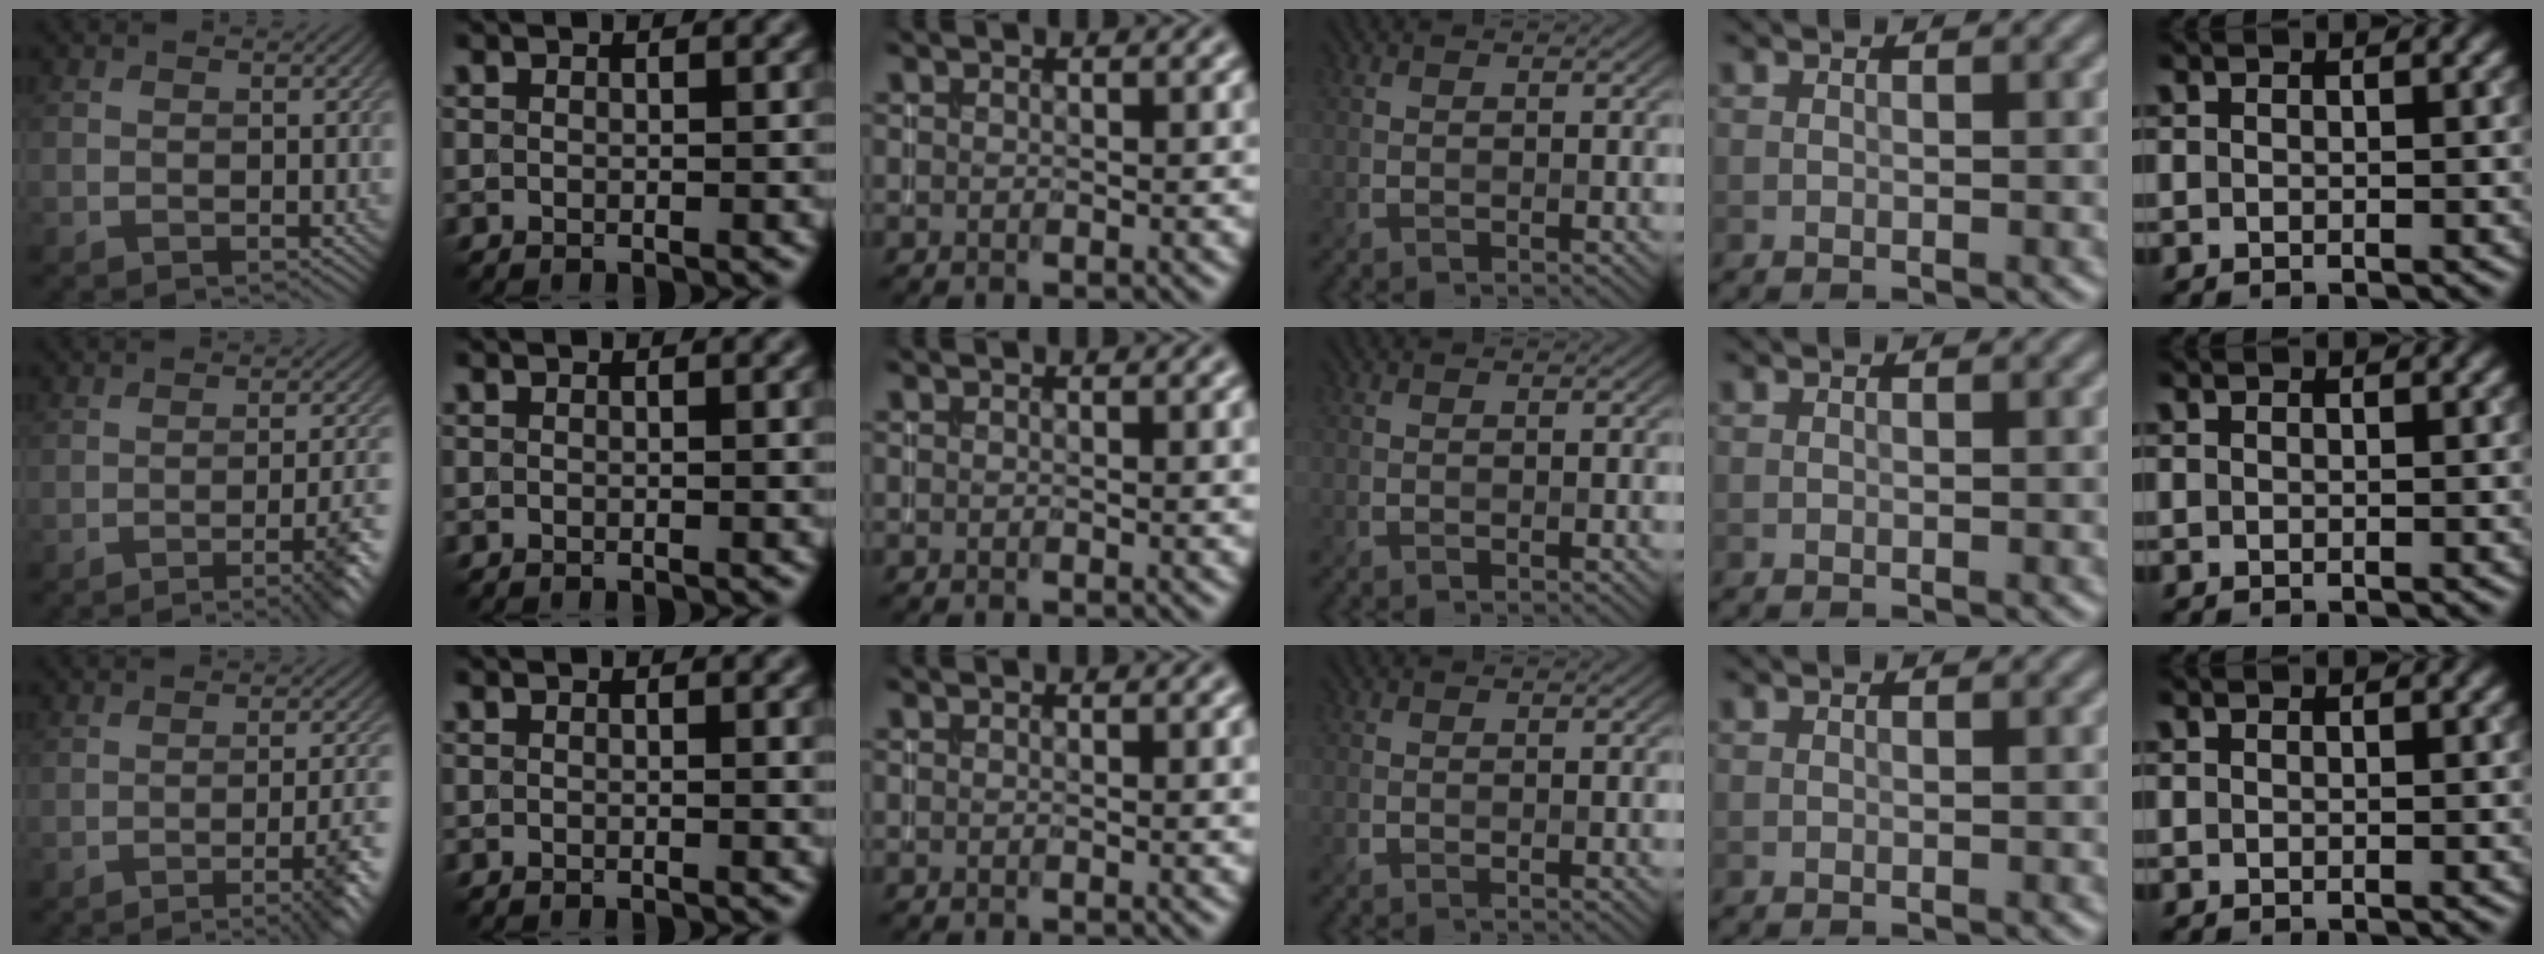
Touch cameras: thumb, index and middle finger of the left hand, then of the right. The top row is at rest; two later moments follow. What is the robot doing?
{"motion": "insert", "object": "backpack"}